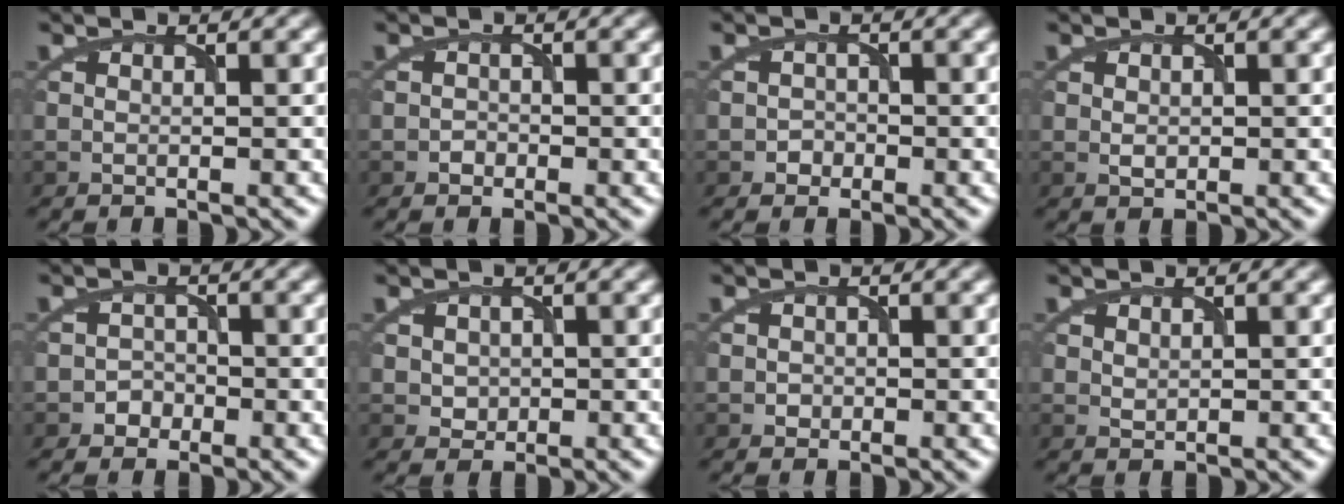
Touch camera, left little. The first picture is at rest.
{"total": 0.8, "force": [-0.4, 0.7, 0.1], "torque": [0.003, -0.001, -0.008]}
{"total": 1.2, "force": [-0.5, 1.0, 0.1], "torque": [0.007, 0.002, -0.010]}
{"total": 0.9, "force": [0.0, 0.7, 0.6], "torque": [-0.010, -0.002, 0.002]}
{"total": 1.5, "force": [-0.8, 1.3, 0.1], "torque": [0.008, 0.008, -0.016]}
{"total": 1.7, "force": [0.2, 1.6, 0.6], "torque": [-0.014, 0.000, 0.010]}
{"total": 0.8, "force": [-0.2, 0.8, 0.1], "torque": [0.003, -0.002, -0.005]}
{"total": 0.7, "force": [0.5, 0.4, 0.3], "torque": [-0.011, -0.001, 0.015]}